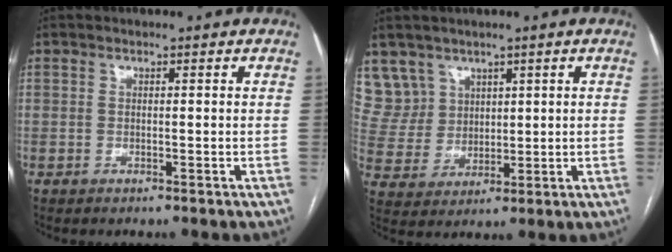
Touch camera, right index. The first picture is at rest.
{"total": 7.5, "force": [4.9, 5.6, -0.1], "torque": [0.001, 0.019, 0.112]}